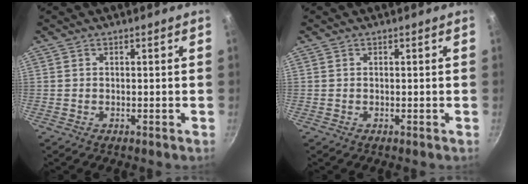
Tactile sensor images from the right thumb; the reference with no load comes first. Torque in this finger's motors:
{"motor_torque": [0.10, -0.09, 0.18, 0.07, -0.02]}